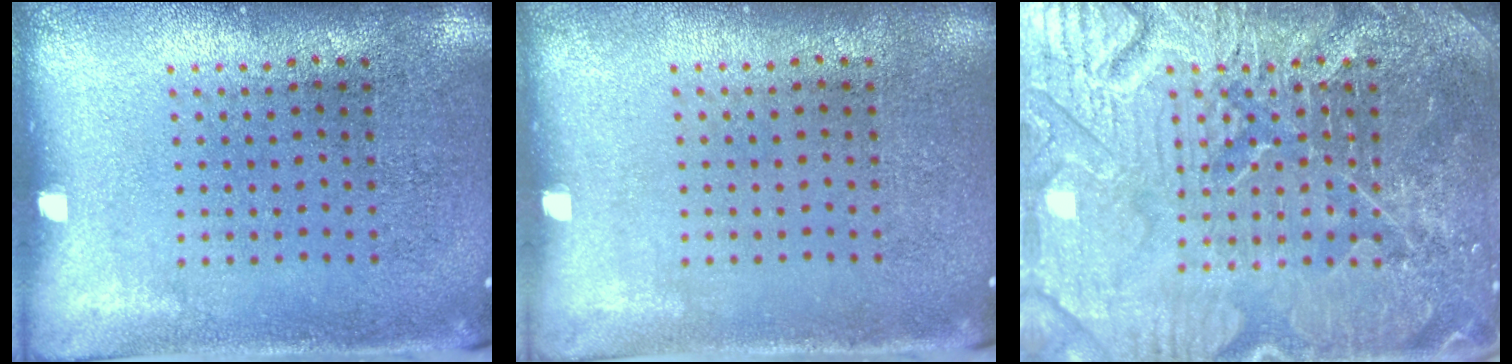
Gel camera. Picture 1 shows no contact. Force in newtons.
{"total": 0.0}
{"total": 6.4, "press": 6.3, "slide": 0.7}